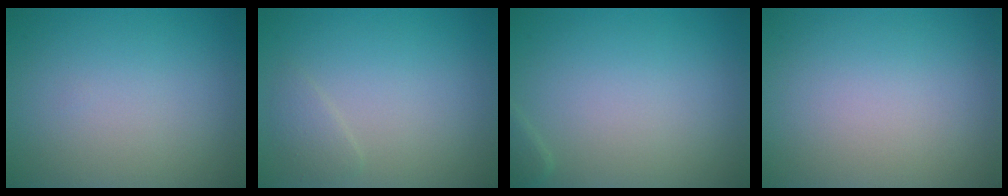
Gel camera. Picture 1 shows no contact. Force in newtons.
{"total": 1.1, "press": 1.1, "slide": 0.1}
{"total": 0.7, "press": 0.7, "slide": 0.0}
{"total": 0.0}